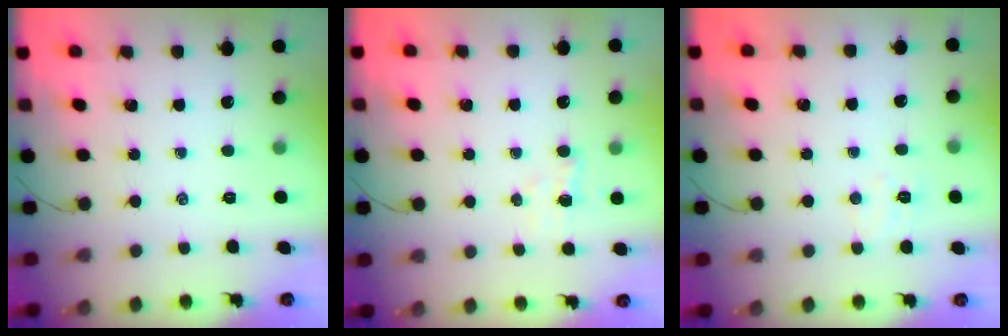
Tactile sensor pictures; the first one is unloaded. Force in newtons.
{"total": 2.7, "press": 2.6, "slide": 0.7}
{"total": 3.8, "press": 3.7, "slide": 0.9}